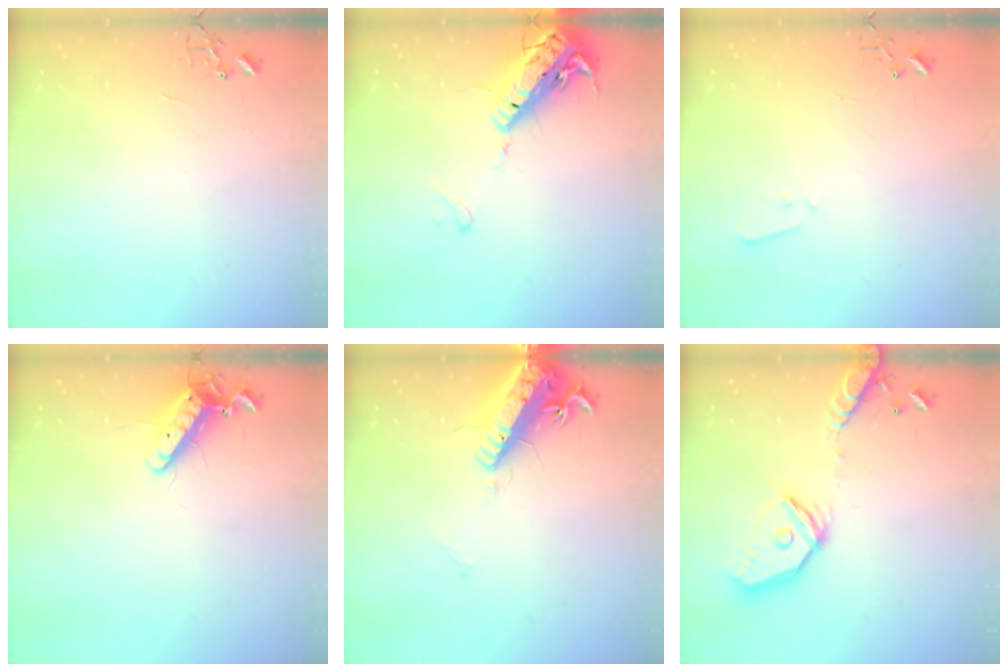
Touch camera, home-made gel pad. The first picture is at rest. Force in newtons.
{"total": 17.5, "press": 17.2, "slide": 3.6}
{"total": 3.4, "press": 3.3, "slide": 0.5}
{"total": 11.6, "press": 11.5, "slide": 1.5}
{"total": 16.3, "press": 15.9, "slide": 3.8}
{"total": 18.4, "press": 18.2, "slide": 3.1}